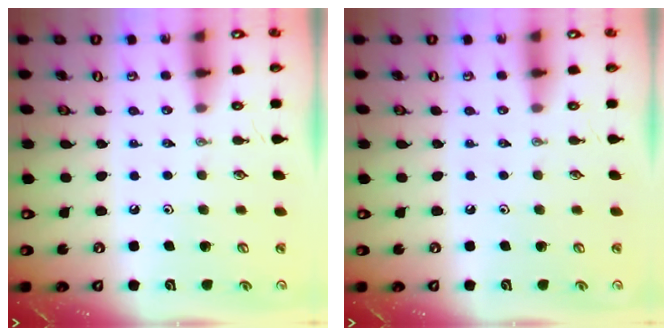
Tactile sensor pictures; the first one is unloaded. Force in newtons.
{"total": 0.0}